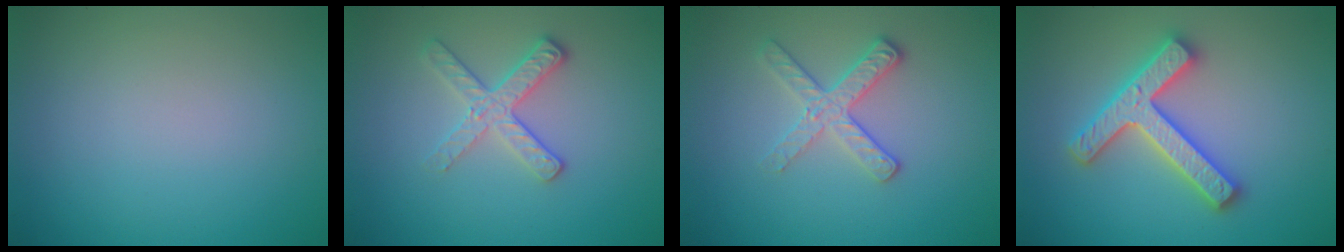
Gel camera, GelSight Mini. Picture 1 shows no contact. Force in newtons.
{"total": 2.7, "press": 2.4, "slide": 1.2}
{"total": 2.7, "press": 2.5, "slide": 1.1}
{"total": 4.7, "press": 4.6, "slide": 0.9}